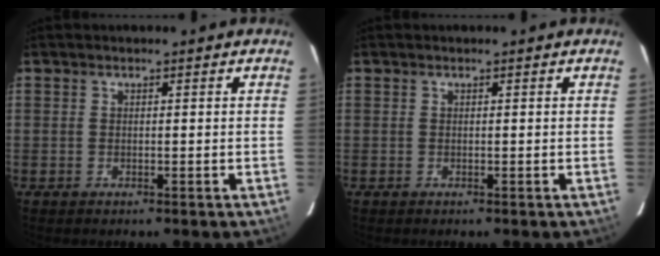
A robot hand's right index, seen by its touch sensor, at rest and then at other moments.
{"total": 0.0}